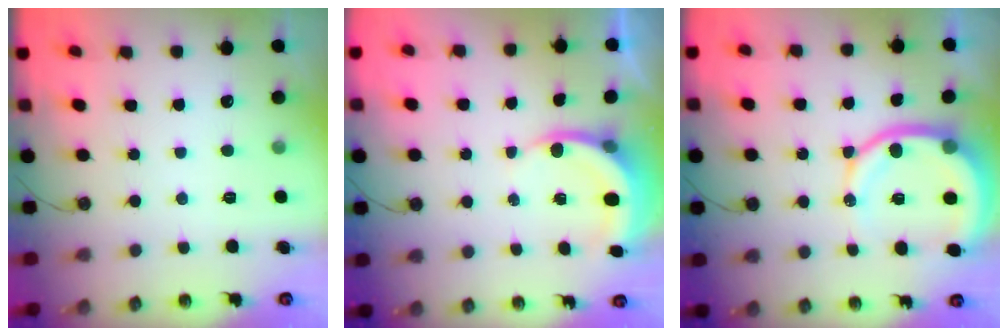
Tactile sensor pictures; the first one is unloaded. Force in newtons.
{"total": 4.9, "press": 4.9, "slide": 0.7}
{"total": 12.9, "press": 12.8, "slide": 1.6}